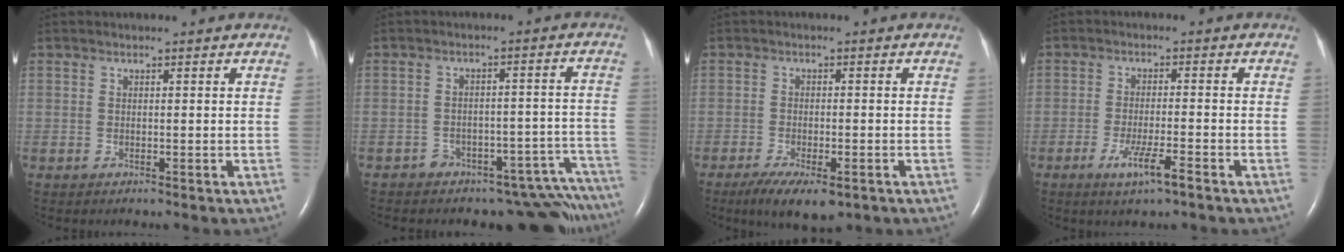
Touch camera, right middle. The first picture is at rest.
{"total": 14.2, "force": [-13.4, 4.3, 2.1], "torque": [0.008, 0.058, -0.156]}
{"total": 7.5, "force": [-4.8, 2.5, 5.3], "torque": [-0.089, -0.016, -0.073]}
{"total": 5.1, "force": [-2.9, 0.2, 4.1], "torque": [-0.081, -0.009, -0.053]}